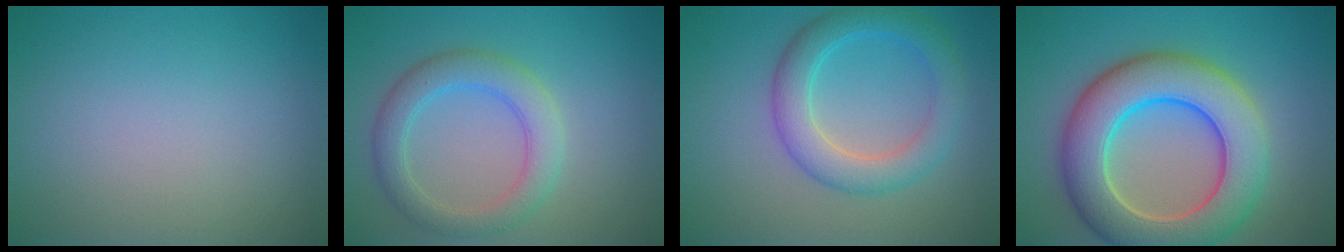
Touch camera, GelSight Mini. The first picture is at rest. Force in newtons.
{"total": 3.9, "press": 3.9, "slide": 0.1}
{"total": 4.7, "press": 4.7, "slide": 0.1}
{"total": 10.3, "press": 10.3, "slide": 0.4}